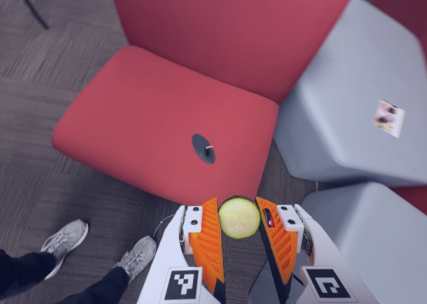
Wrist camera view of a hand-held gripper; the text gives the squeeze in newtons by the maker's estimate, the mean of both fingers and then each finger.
{"total": 8.5, "left": 8.8, "right": 8.3}